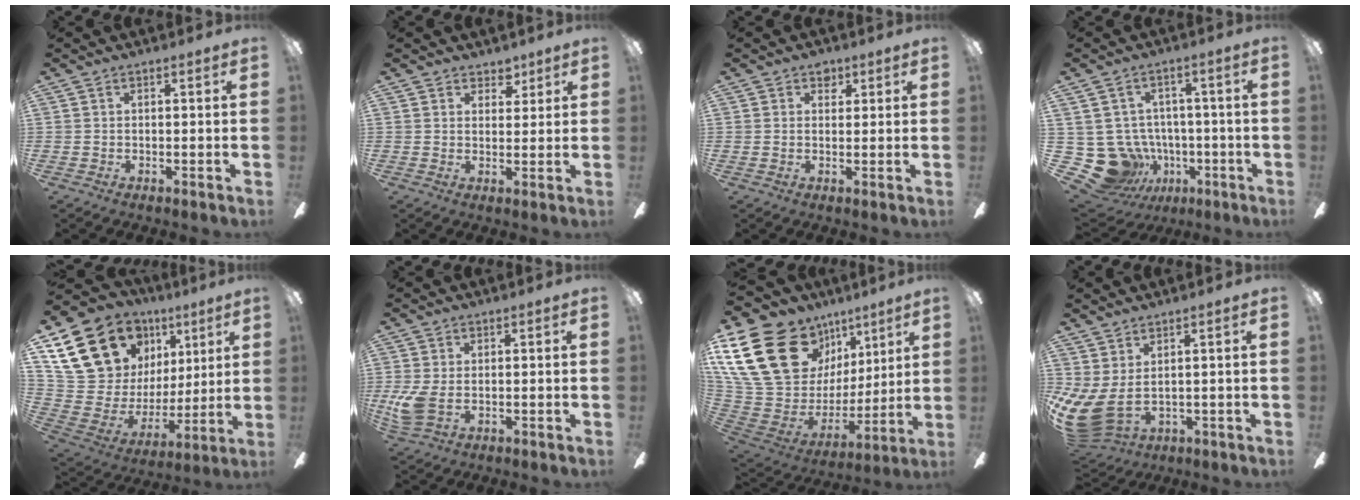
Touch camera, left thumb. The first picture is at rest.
{"total": 4.2, "force": [3.1, 2.8, 0.3], "torque": [0.005, -0.014, 0.054]}
{"total": 2.9, "force": [1.9, 2.0, 0.8], "torque": [0.005, -0.005, 0.030]}
{"total": 13.0, "force": [-3.4, 11.7, 4.4], "torque": [-0.119, 0.013, -0.038]}
{"total": 22.9, "force": [13.1, 16.1, 9.8], "torque": [-0.182, -0.078, 0.270]}
{"total": 5.8, "force": [-0.2, 3.7, 4.4], "torque": [-0.100, -0.006, -0.007]}
{"total": 28.5, "force": [12.3, 19.3, 16.9], "torque": [-0.342, -0.063, 0.263]}
{"total": 8.3, "force": [0.2, 4.0, 7.3], "torque": [-0.171, -0.027, 0.009]}